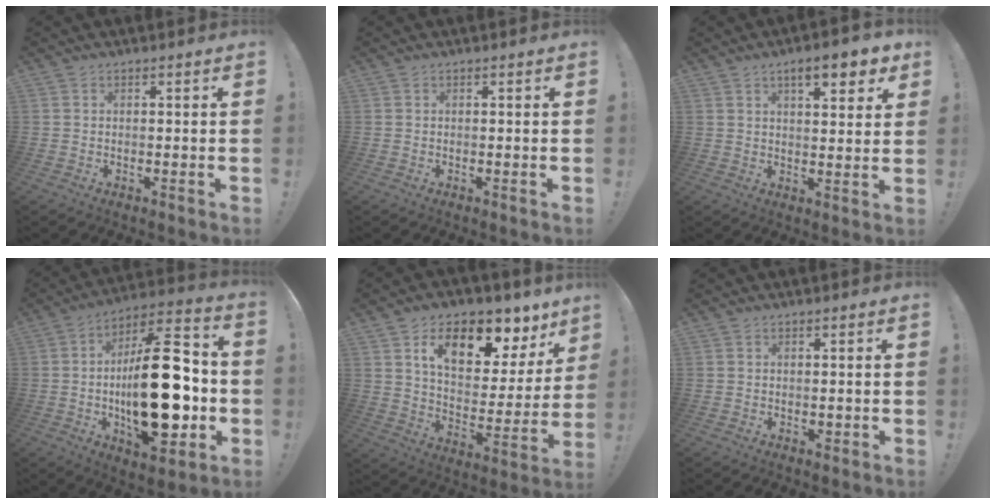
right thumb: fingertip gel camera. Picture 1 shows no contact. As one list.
[{"total": 0.0}, {"total": 8.3, "force": [5.0, 2.5, 6.2], "torque": [-0.071, -0.026, 0.079]}, {"total": 30.5, "force": [-3.3, 13.6, 27.1], "torque": [-0.454, 0.024, -0.046]}, {"total": 16.7, "force": [9.6, 8.2, 10.9], "torque": [-0.163, -0.058, 0.160]}, {"total": 0.9, "force": [0.0, 0.7, 0.5], "torque": [-0.006, 0.001, 0.002]}]